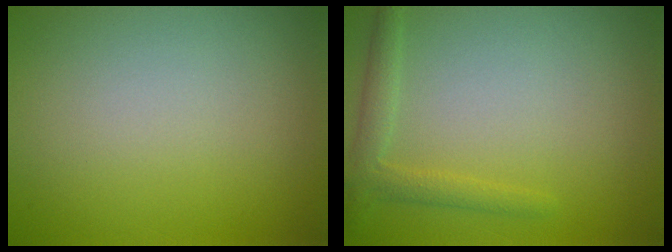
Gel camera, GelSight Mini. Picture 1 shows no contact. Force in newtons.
{"total": 2.0, "press": 2.0, "slide": 0.1}